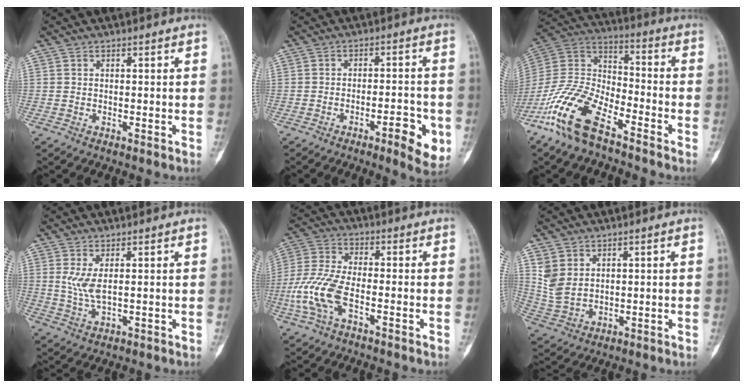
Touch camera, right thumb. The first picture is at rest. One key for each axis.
{"total": 8.1, "fx": -3.3, "fy": 2.3, "fz": 7.0, "tx": -0.086, "ty": 0.013, "tz": -0.042}
{"total": 16.4, "fx": -10.6, "fy": 6.6, "fz": 10.6, "tx": -0.215, "ty": 0.060, "tz": -0.211}
{"total": 4.1, "fx": 1.0, "fy": 1.4, "fz": 3.7, "tx": -0.086, "ty": -0.012, "tz": 0.029}
{"total": 10.3, "fx": -3.4, "fy": 4.3, "fz": 8.7, "tx": -0.210, "ty": 0.018, "tz": -0.073}
{"total": 6.0, "fx": 2.7, "fy": 4.2, "fz": 3.2, "tx": -0.058, "ty": -0.013, "tz": 0.072}